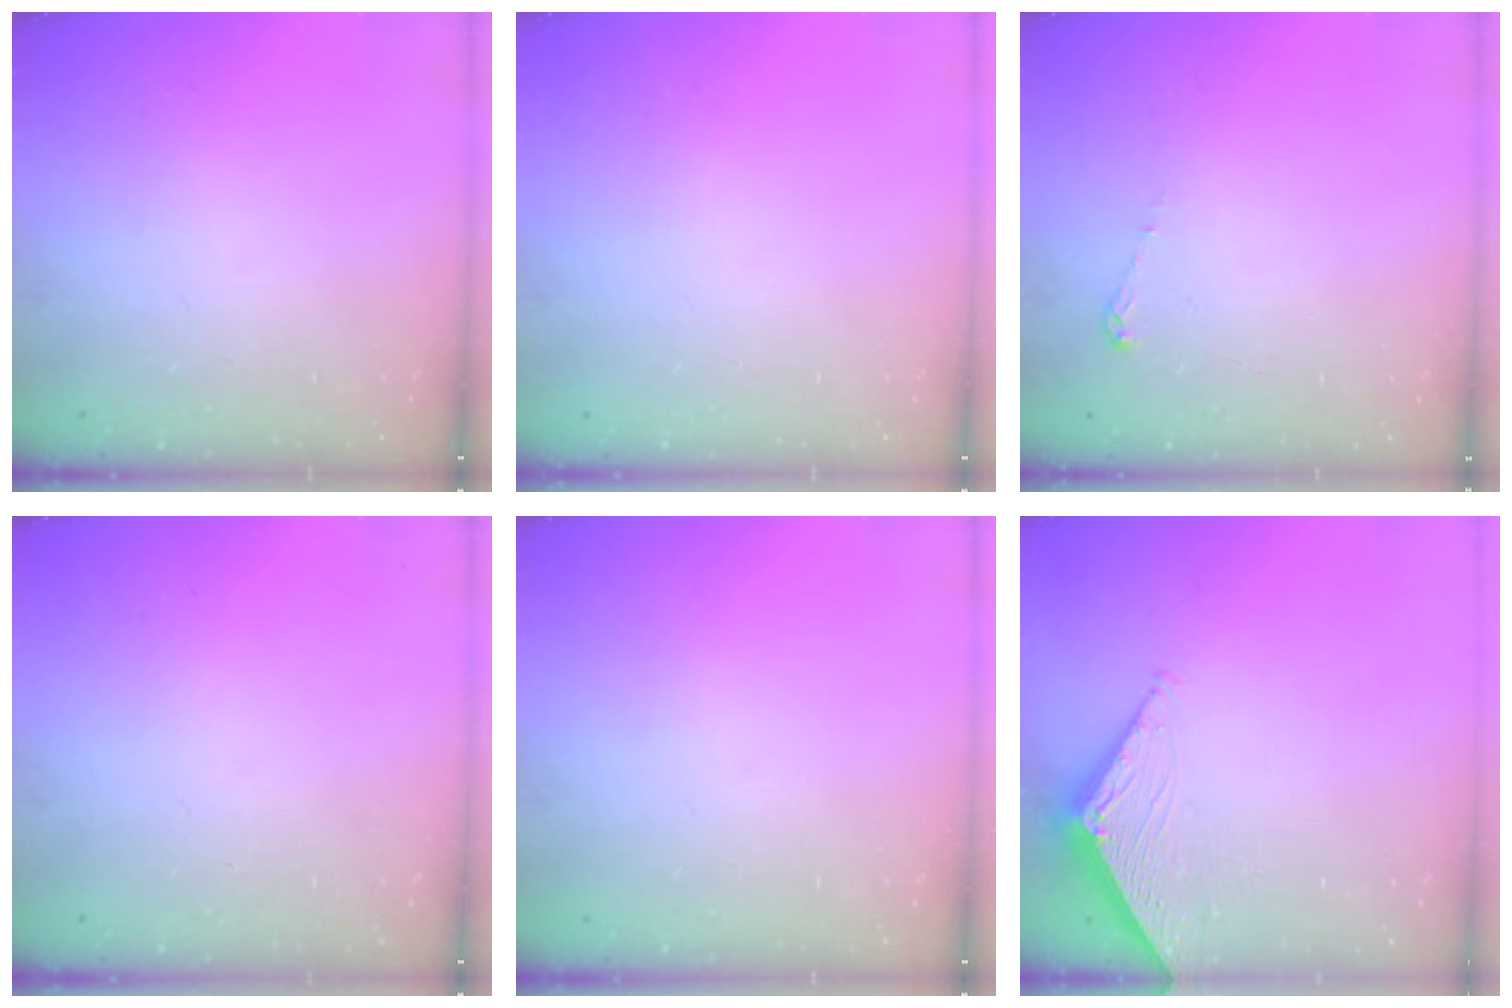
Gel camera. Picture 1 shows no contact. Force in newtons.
{"total": 0.0}
{"total": 3.9, "press": 3.9, "slide": 0.3}
{"total": 0.0}
{"total": 0.0}
{"total": 2.8, "press": 2.8, "slide": 0.3}